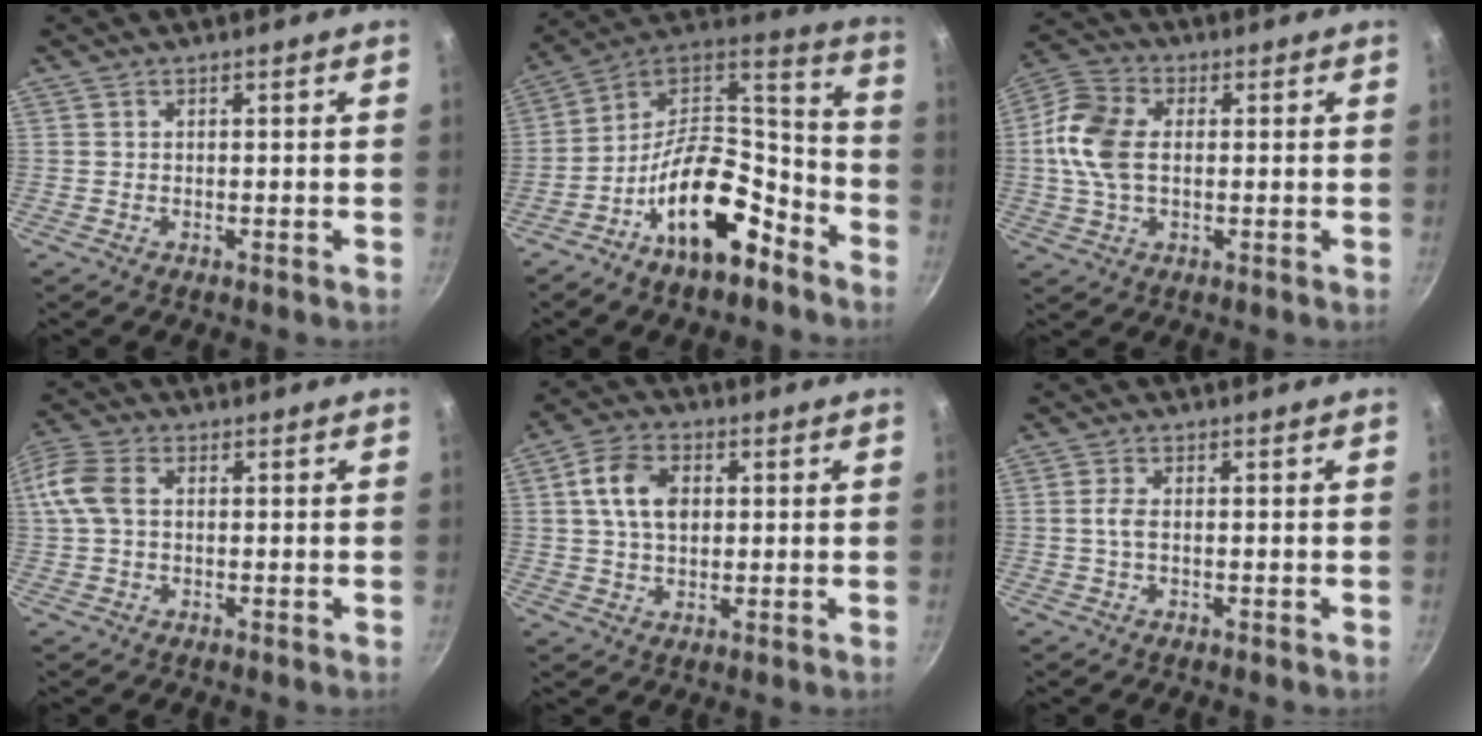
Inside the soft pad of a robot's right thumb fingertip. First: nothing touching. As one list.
[{"total": 19.6, "force": [-10.4, 9.6, 13.6], "torque": [-0.188, 0.095, -0.184]}, {"total": 11.3, "force": [0.5, 7.2, 8.6], "torque": [-0.166, 0.017, -0.005]}, {"total": 8.1, "force": [1.1, 5.3, 6.0], "torque": [-0.135, 0.021, 0.012]}, {"total": 9.0, "force": [1.7, 6.2, 6.4], "torque": [-0.103, 0.009, 0.024]}, {"total": 2.2, "force": [-0.2, 0.9, 2.0], "torque": [-0.050, 0.005, -0.007]}]